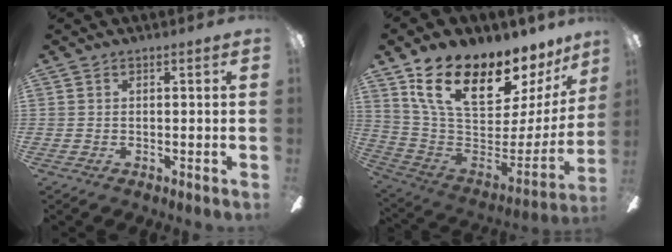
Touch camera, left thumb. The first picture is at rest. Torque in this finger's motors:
{"motor_torque": [2.65, 2.36, 1.73, -1.04, 0.58]}